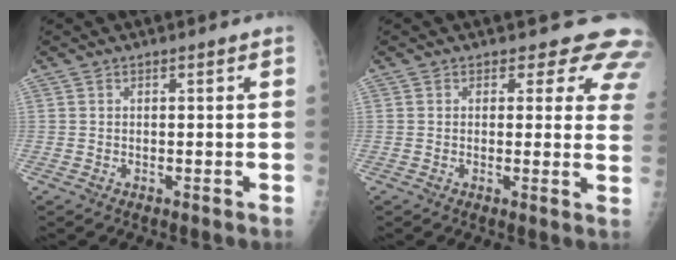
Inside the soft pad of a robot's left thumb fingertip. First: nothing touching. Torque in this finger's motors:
{"motor_torque": [0.29, 0.12, 0.18, 0.02, 0.10]}